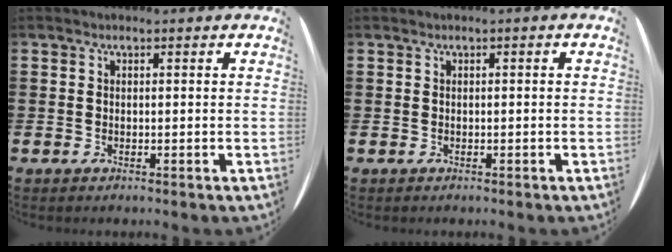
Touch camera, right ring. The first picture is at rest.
{"total": 0.0}